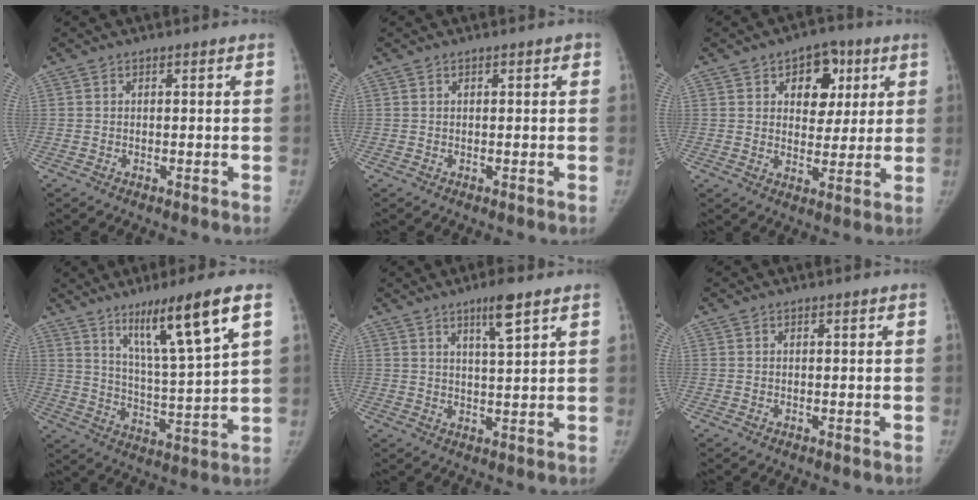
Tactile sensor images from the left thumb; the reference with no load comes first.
{"total": 0.6, "force": [0.2, 0.3, 0.4], "torque": [0.000, 0.002, 0.000]}
{"total": 9.7, "force": [3.8, 6.8, 5.9], "torque": [-0.034, -0.011, 0.052]}
{"total": 14.5, "force": [8.0, 0.8, 12.0], "torque": [-0.203, -0.045, 0.141]}
{"total": 5.5, "force": [3.5, 0.6, 4.3], "torque": [-0.070, -0.022, 0.060]}
{"total": 0.0}